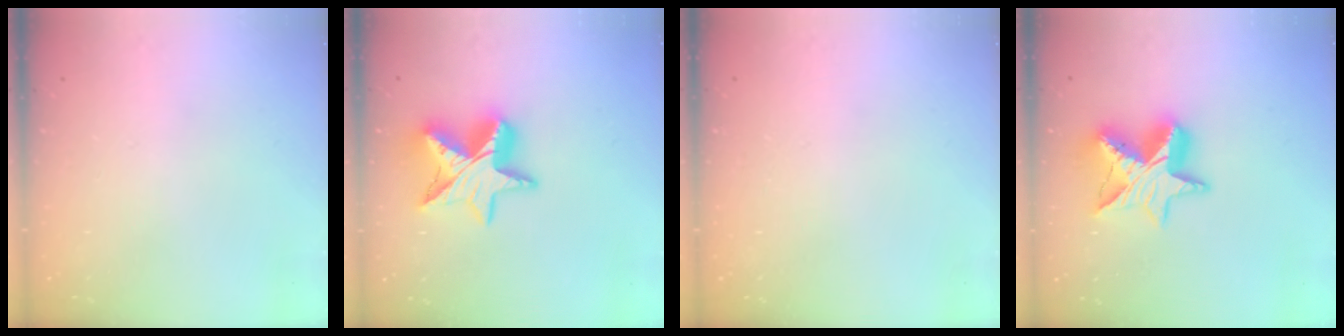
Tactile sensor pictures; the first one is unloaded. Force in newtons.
{"total": 15.2, "press": 15.2, "slide": 1.4}
{"total": 0.0}
{"total": 13.3, "press": 13.3, "slide": 1.0}